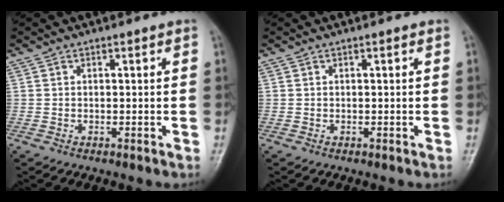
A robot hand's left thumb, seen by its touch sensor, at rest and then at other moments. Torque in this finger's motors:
{"motor_torque": [0.00, 0.01, 0.00, 0.00, 0.00]}